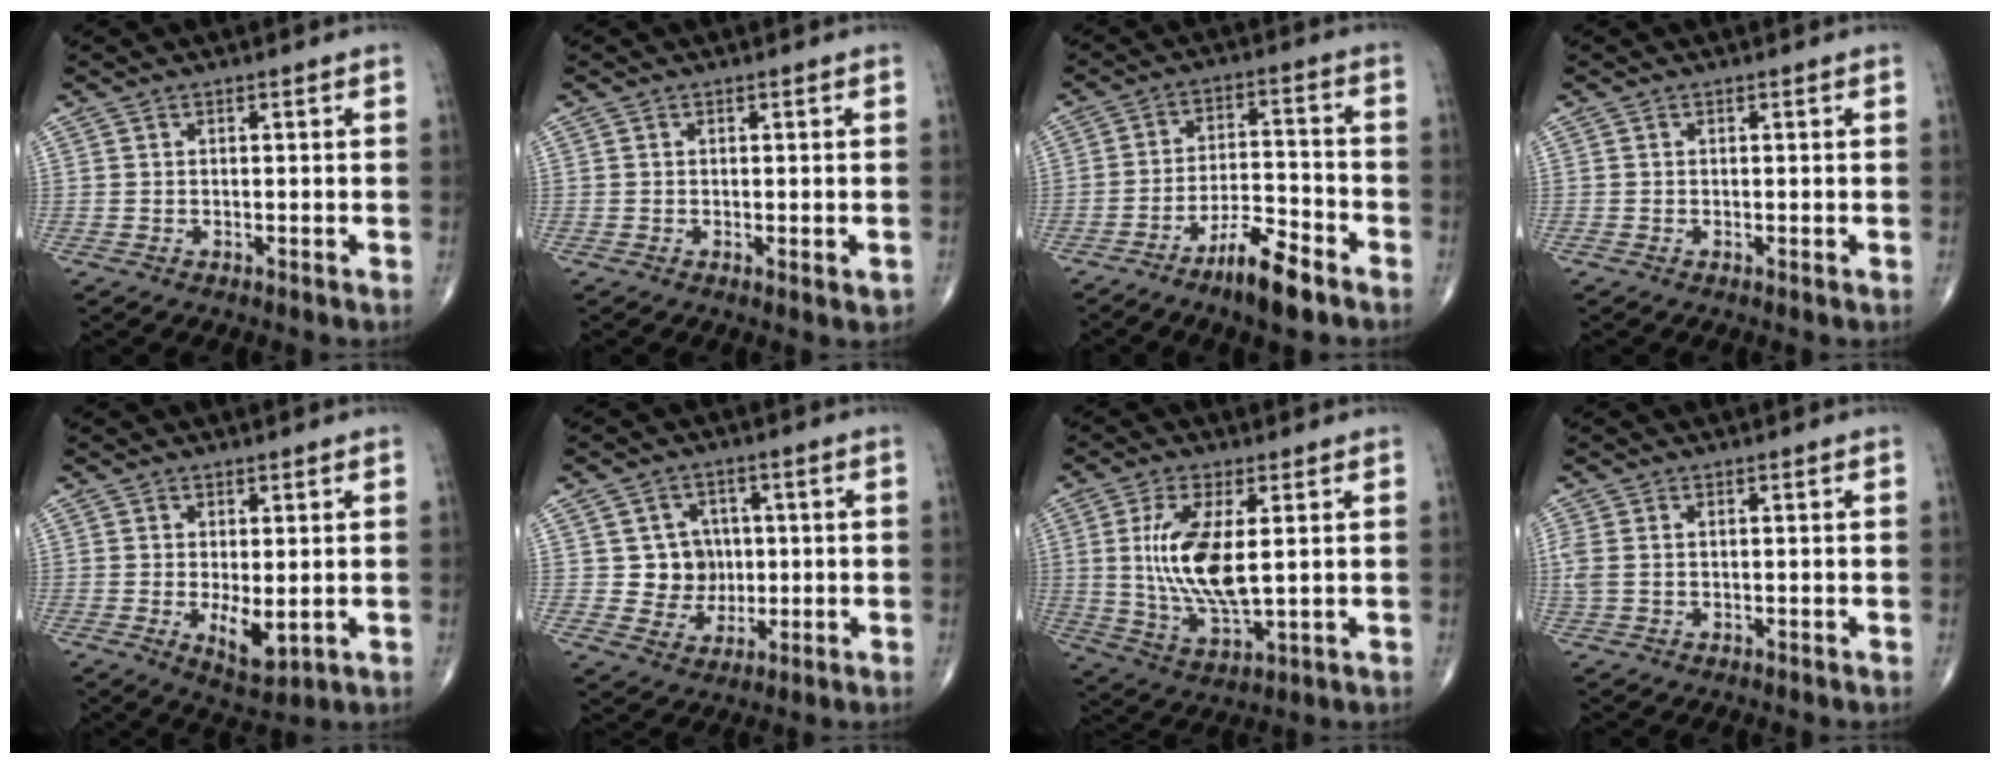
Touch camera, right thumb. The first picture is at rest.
{"total": 1.6, "force": [-0.3, 0.5, 1.5], "torque": [-0.017, -0.003, -0.003]}
{"total": 9.5, "force": [-6.5, 2.3, 6.6], "torque": [-0.115, 0.045, -0.113]}
{"total": 0.0}
{"total": 5.4, "force": [-0.5, 2.2, 4.9], "torque": [-0.072, -0.017, 0.002]}
{"total": 7.1, "force": [0.7, 6.7, 2.1], "torque": [0.008, 0.006, 0.014]}
{"total": 12.8, "force": [1.8, 4.8, 11.8], "torque": [-0.240, -0.023, 0.042]}
{"total": 2.9, "force": [0.4, 1.7, 2.4], "torque": [-0.086, 0.012, 0.011]}